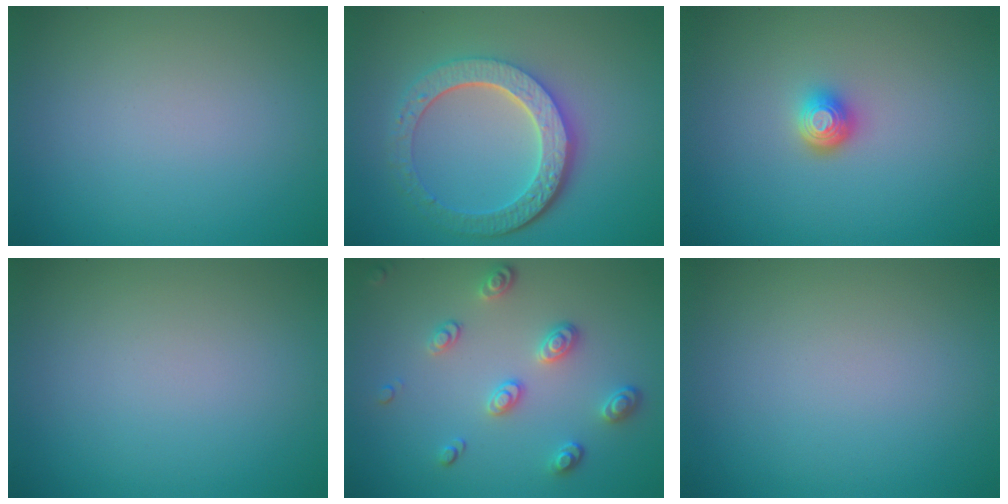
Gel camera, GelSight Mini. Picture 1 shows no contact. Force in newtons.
{"total": 6.2, "press": 4.6, "slide": 4.2}
{"total": 1.8, "press": 1.3, "slide": 1.2}
{"total": 0.0}
{"total": 2.8, "press": 2.4, "slide": 1.4}
{"total": 0.0}